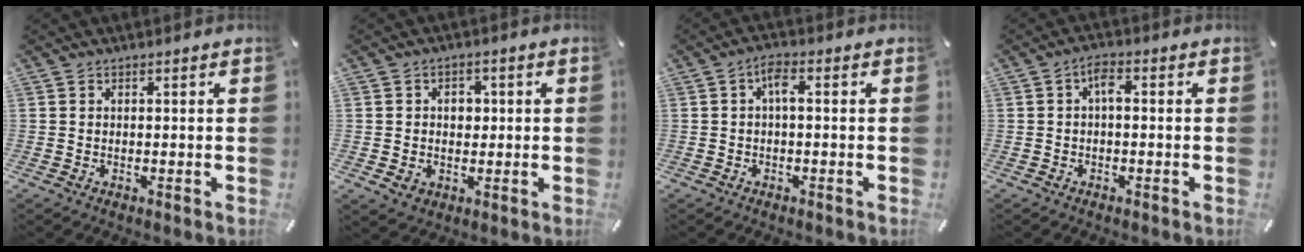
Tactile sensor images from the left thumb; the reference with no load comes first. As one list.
[{"total": 5.6, "force": [0.3, 5.2, 2.1], "torque": [-0.019, 0.002, 0.001]}, {"total": 3.5, "force": [-0.1, 1.5, 3.1], "torque": [-0.062, 0.013, -0.005]}, {"total": 3.2, "force": [-0.4, 1.5, 2.8], "torque": [-0.062, 0.012, -0.011]}]